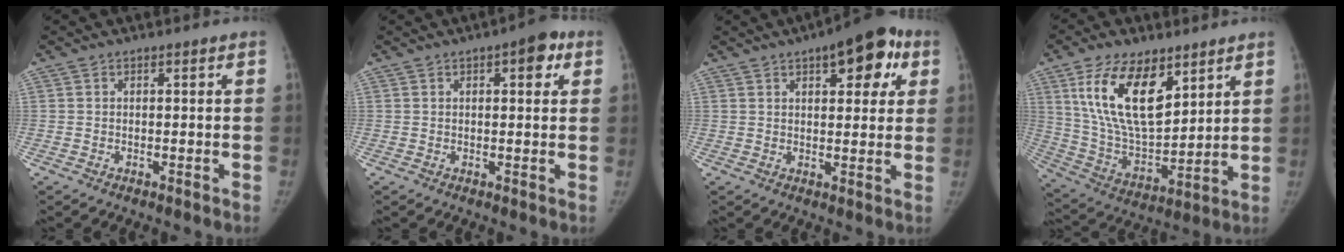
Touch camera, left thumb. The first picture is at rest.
{"total": 5.0, "force": [2.1, 2.1, 4.0], "torque": [-0.030, 0.000, 0.018]}
{"total": 12.3, "force": [5.7, 5.4, 9.5], "torque": [-0.077, 0.000, 0.068]}
{"total": 18.7, "force": [9.0, 9.1, 13.6], "torque": [-0.217, -0.046, 0.178]}